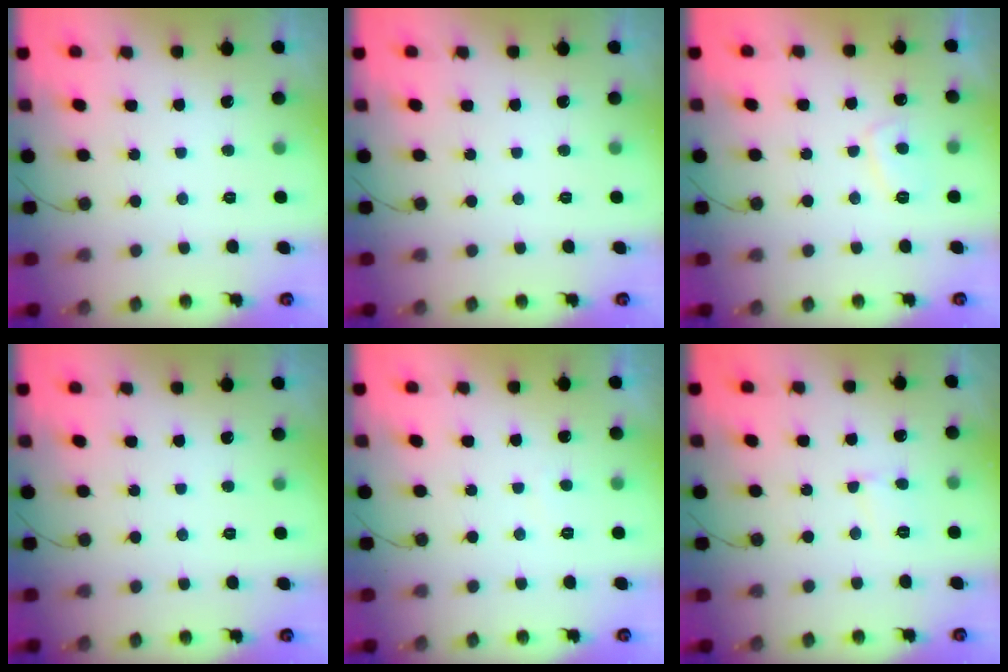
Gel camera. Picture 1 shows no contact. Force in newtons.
{"total": 0.0}
{"total": 3.9, "press": 3.8, "slide": 0.8}
{"total": 0.0}
{"total": 0.0}
{"total": 3.6, "press": 3.6, "slide": 0.3}